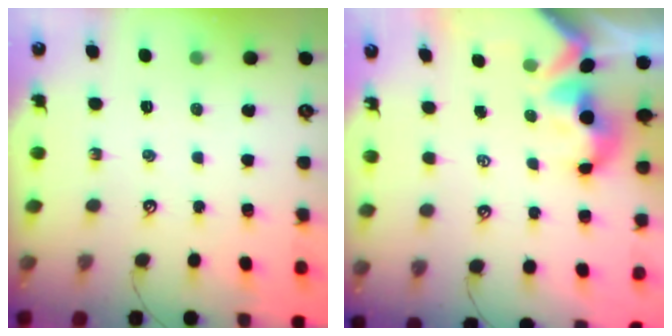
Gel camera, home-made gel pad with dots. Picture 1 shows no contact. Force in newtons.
{"total": 2.0, "press": 1.9, "slide": 0.7}